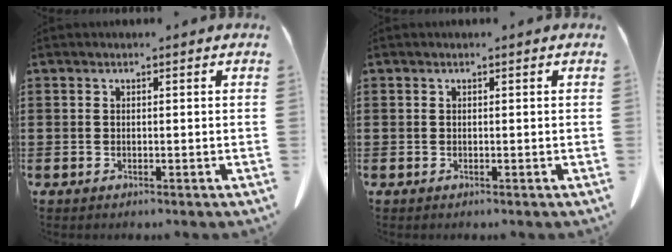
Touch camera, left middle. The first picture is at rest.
{"total": 0.0}